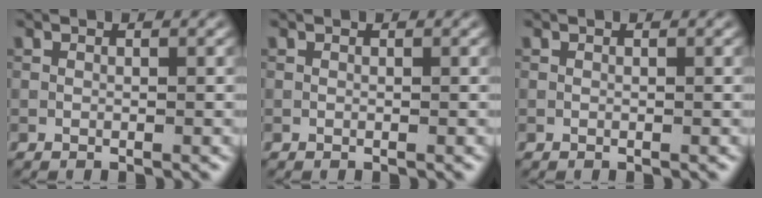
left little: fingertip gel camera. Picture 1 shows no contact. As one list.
[{"total": 0.0}, {"total": 0.0}]